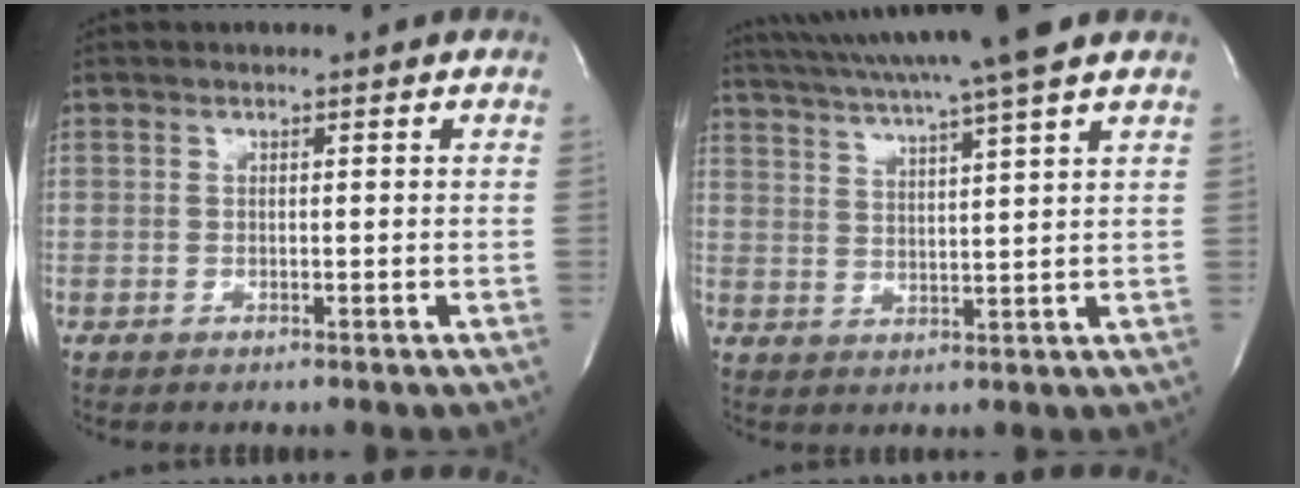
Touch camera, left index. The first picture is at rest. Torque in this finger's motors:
{"motor_torque": [0.30, -0.39, 0.72, 0.21]}